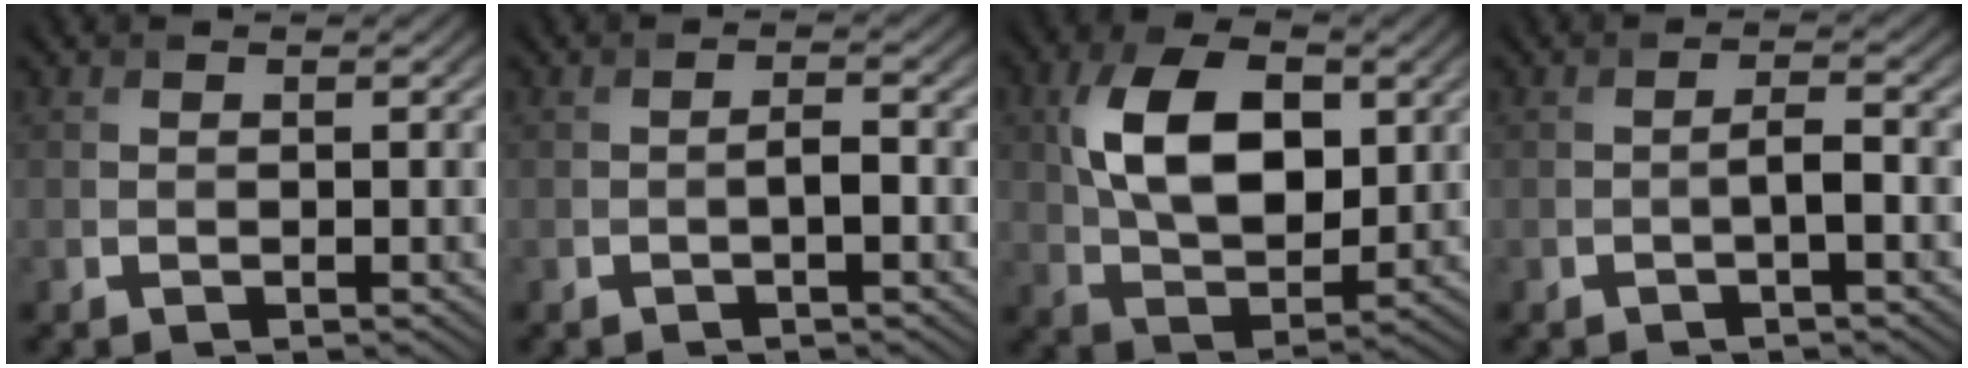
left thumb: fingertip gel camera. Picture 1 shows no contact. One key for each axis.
{"total": 1.5, "fx": -0.6, "fy": 0.3, "fz": 1.4, "tx": -0.025, "ty": 0.004, "tz": -0.013}
{"total": 11.4, "fx": 2.6, "fy": 6.8, "fz": 8.8, "tx": -0.174, "ty": 0.007, "tz": 0.049}
{"total": 1.9, "fx": -0.7, "fy": 0.3, "fz": 1.7, "tx": -0.032, "ty": 0.006, "tz": -0.017}